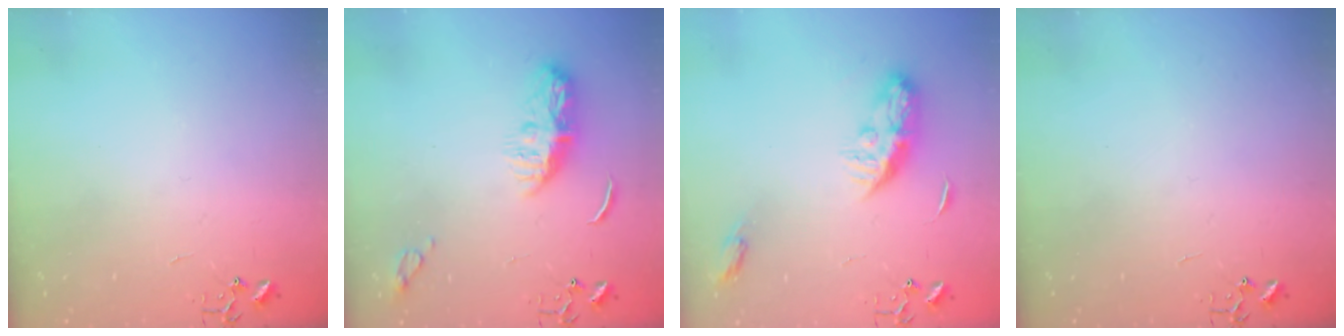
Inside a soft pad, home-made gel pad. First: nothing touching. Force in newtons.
{"total": 9.9, "press": 9.9, "slide": 0.5}
{"total": 9.6, "press": 9.6, "slide": 0.1}
{"total": 0.0}